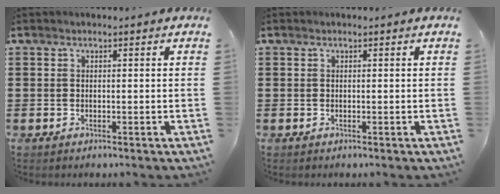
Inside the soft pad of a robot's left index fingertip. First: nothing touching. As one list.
[{"total": 0.0}]